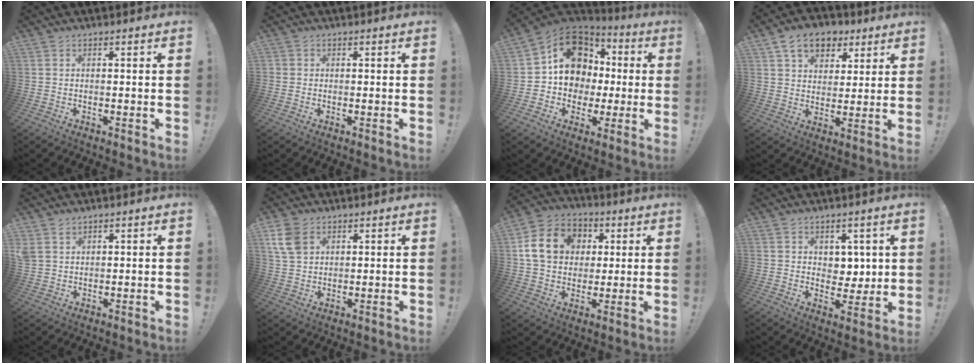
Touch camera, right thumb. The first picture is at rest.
{"total": 1.1, "force": [0.3, 1.0, 0.2], "torque": [-0.004, 0.001, 0.005]}
{"total": 17.3, "force": [3.4, 14.6, 8.5], "torque": [-0.124, -0.007, 0.085]}
{"total": 12.1, "force": [6.5, 8.4, 5.6], "torque": [-0.081, -0.030, 0.124]}
{"total": 3.5, "force": [2.5, 2.0, 1.4], "torque": [-0.025, -0.012, 0.050]}
{"total": 8.2, "force": [4.0, 5.6, 4.6], "torque": [-0.087, -0.005, 0.082]}
{"total": 15.7, "force": [3.8, 12.9, 8.1], "torque": [-0.121, 0.002, 0.080]}
{"total": 6.6, "force": [3.6, 5.2, 1.8], "torque": [-0.010, -0.034, 0.070]}